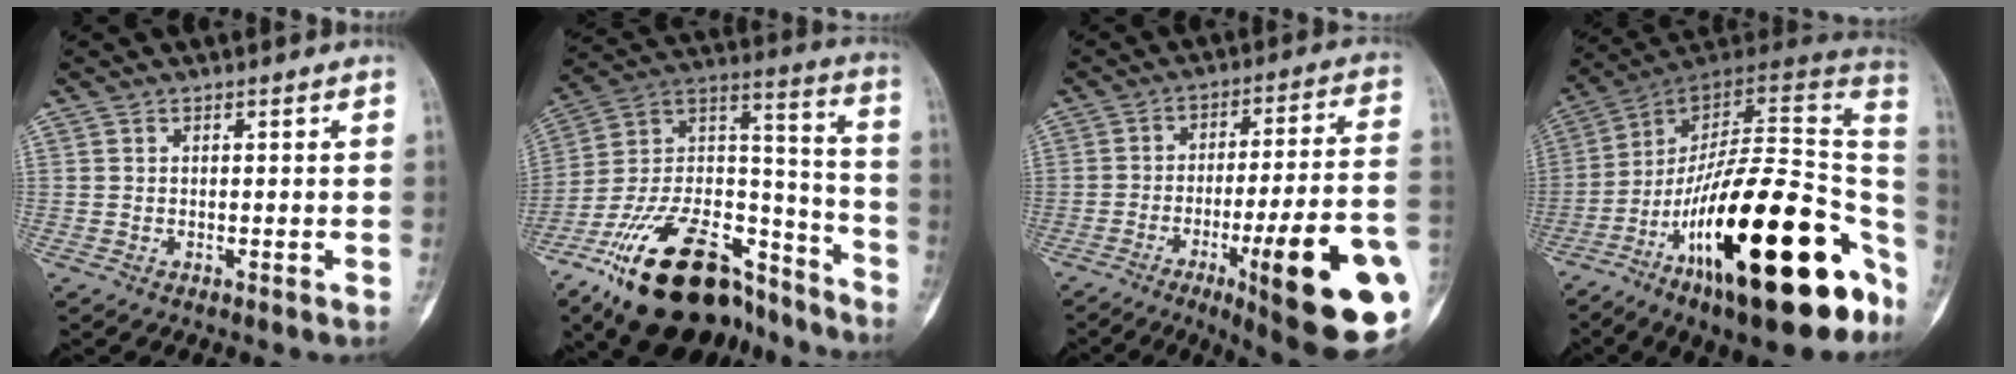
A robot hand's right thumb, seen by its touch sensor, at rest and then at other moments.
{"total": 30.3, "force": [-20.7, 14.3, 17.0], "torque": [-0.275, 0.094, -0.349]}
{"total": 24.4, "force": [-8.3, 4.3, 22.6], "torque": [-0.263, 0.013, -0.110]}
{"total": 33.2, "force": [-12.6, 11.4, 28.5], "torque": [-0.344, 0.064, -0.201]}